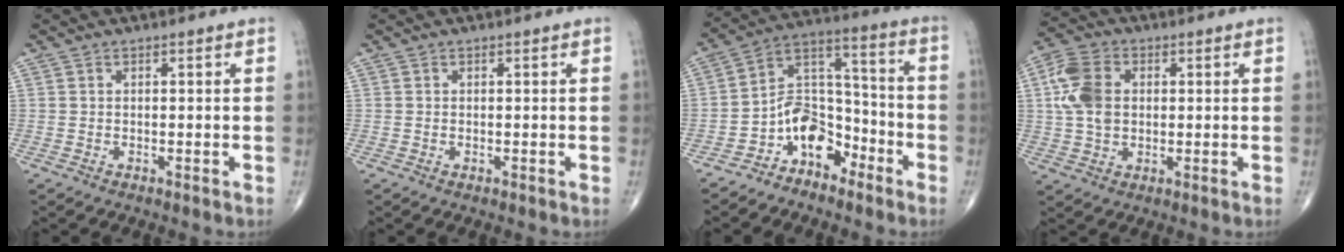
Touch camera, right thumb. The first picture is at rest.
{"total": 0.0}
{"total": 10.5, "force": [-6.3, 6.7, 5.0], "torque": [-0.054, 0.087, -0.125]}
{"total": 9.4, "force": [1.4, 6.7, 6.5], "torque": [-0.129, 0.010, 0.023]}